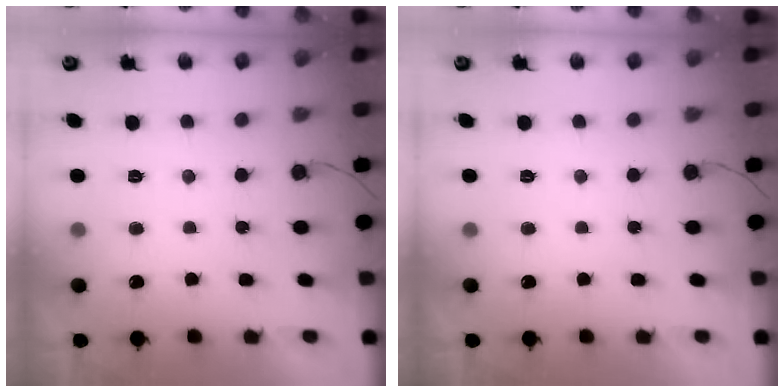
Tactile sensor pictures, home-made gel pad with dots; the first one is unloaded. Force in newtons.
{"total": 0.0}